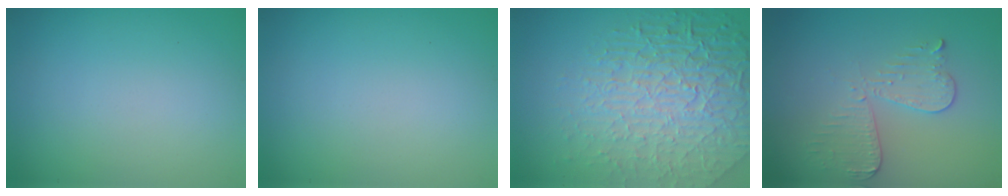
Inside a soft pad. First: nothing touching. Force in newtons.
{"total": 0.0}
{"total": 8.9, "press": 6.1, "slide": 6.6}
{"total": 3.2, "press": 2.9, "slide": 1.3}